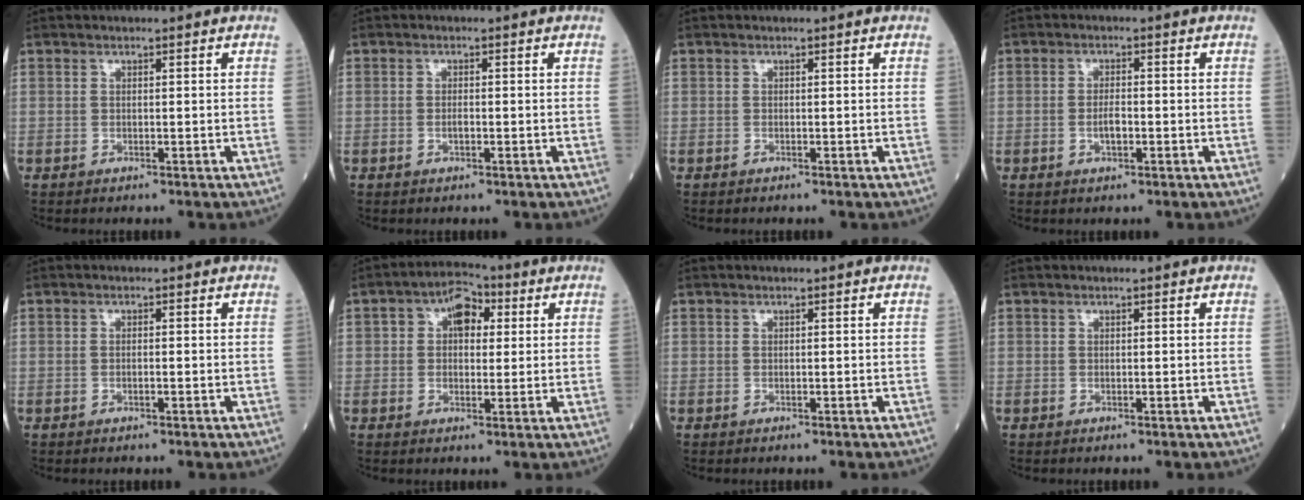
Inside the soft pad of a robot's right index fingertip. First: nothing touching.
{"total": 1.1, "force": [-0.4, 0.3, 0.9], "torque": [-0.020, 0.000, -0.008]}
{"total": 0.0}
{"total": 1.8, "force": [-0.6, 0.6, 1.6], "torque": [-0.030, 0.002, -0.011]}
{"total": 0.8, "force": [-0.2, 0.2, 0.8], "torque": [-0.015, 0.001, -0.003]}
{"total": 6.2, "force": [1.7, 3.8, 4.6], "torque": [-0.074, 0.028, 0.024]}
{"total": 0.0}
{"total": 0.0}